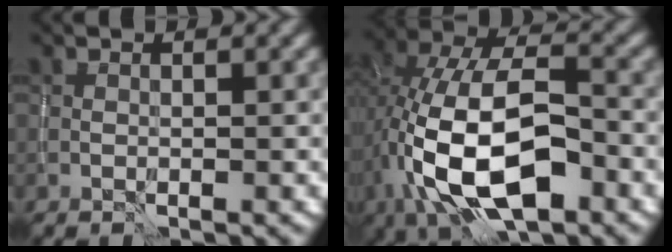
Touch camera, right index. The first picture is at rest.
{"total": 12.2, "force": [-3.6, 6.1, 9.9], "torque": [-0.192, 0.001, -0.073]}